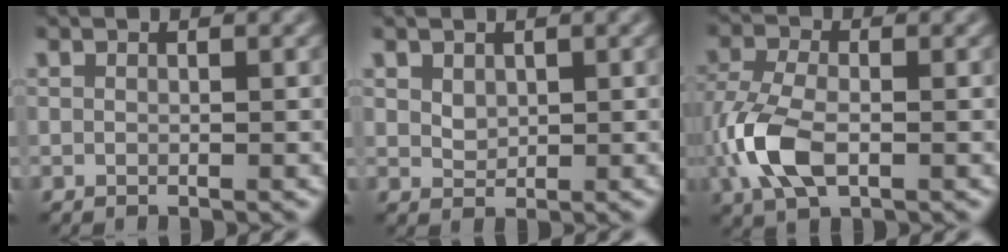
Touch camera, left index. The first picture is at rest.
{"total": 1.1, "force": [0.3, 0.9, 0.6], "torque": [-0.015, -0.002, 0.011]}
{"total": 5.9, "force": [-2.2, 3.0, 4.5], "torque": [-0.115, -0.006, -0.048]}